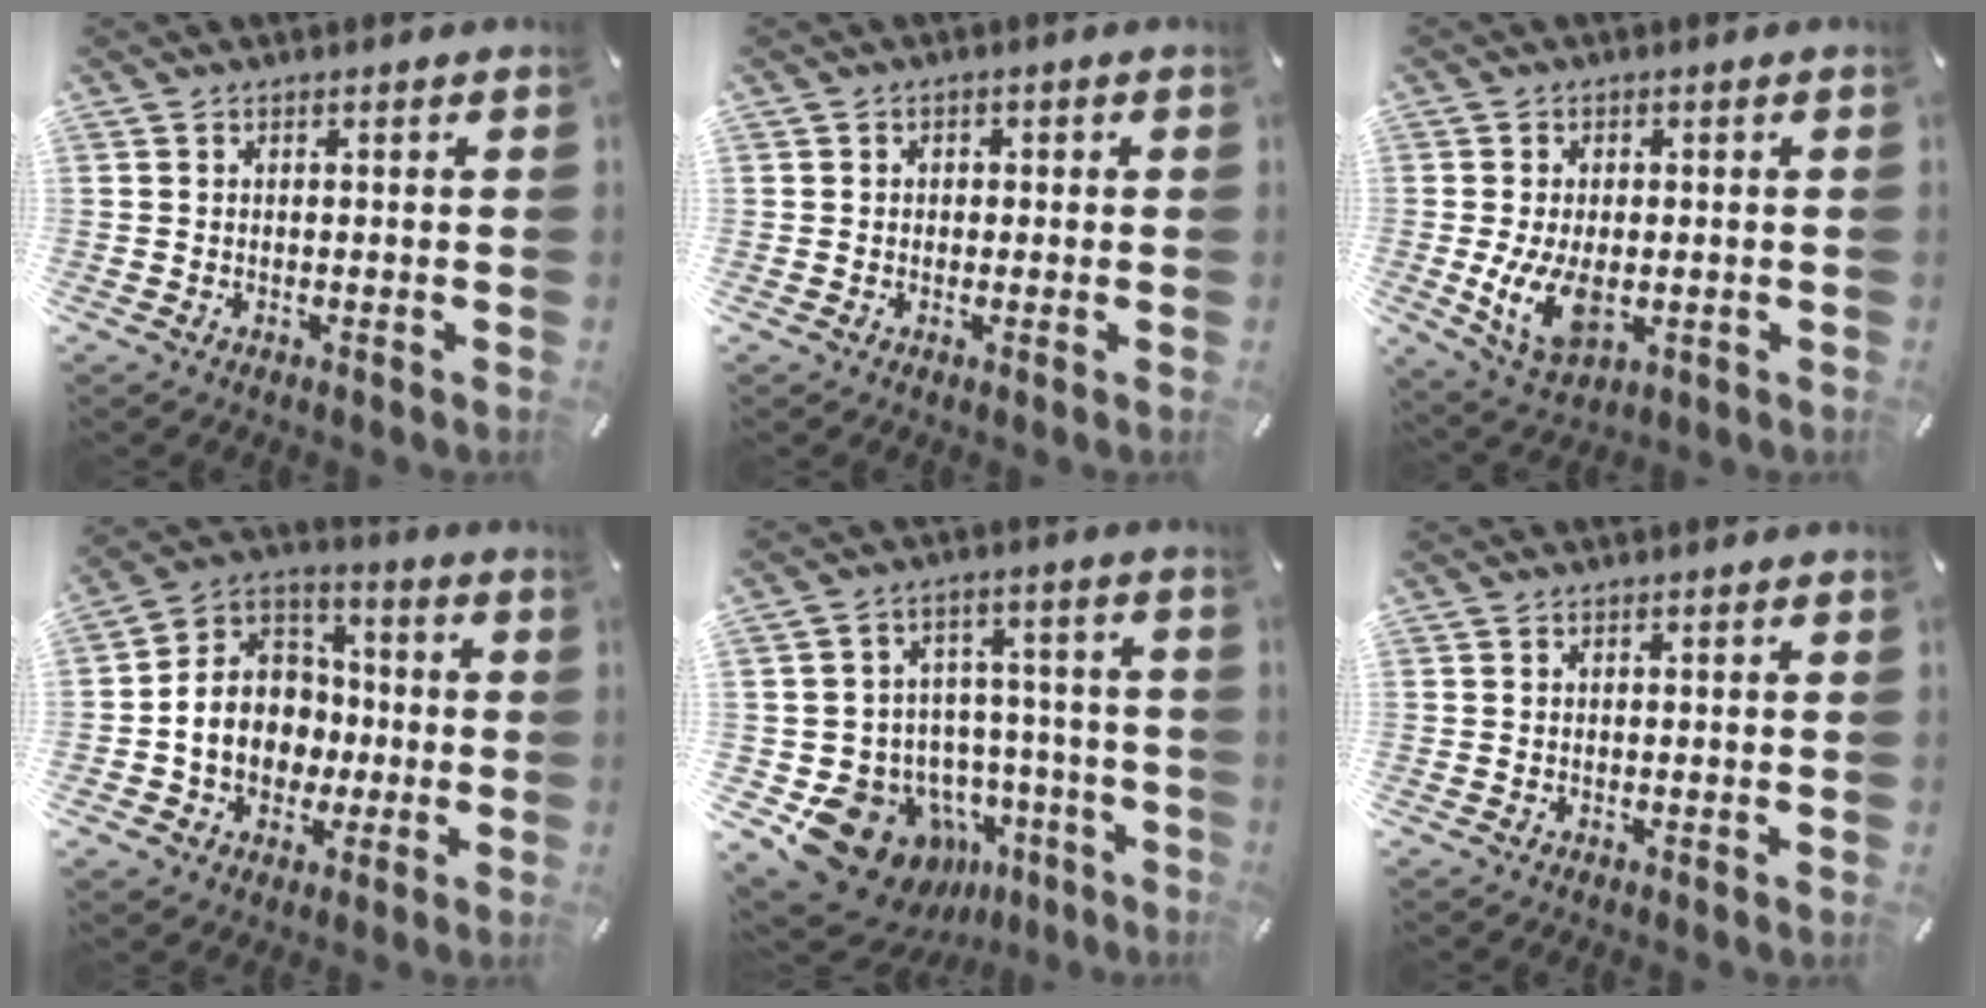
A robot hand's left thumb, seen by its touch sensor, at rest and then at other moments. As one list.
[{"total": 1.7, "force": [-0.5, 1.6, 0.3], "torque": [0.002, 0.003, -0.015]}, {"total": 9.7, "force": [-1.3, 6.1, 7.5], "torque": [-0.160, -0.006, -0.019]}, {"total": 12.4, "force": [-2.8, 11.0, 5.1], "torque": [-0.117, 0.015, -0.045]}, {"total": 16.4, "force": [-8.5, 12.5, 6.4], "torque": [-0.094, 0.040, -0.118]}, {"total": 0.0}]